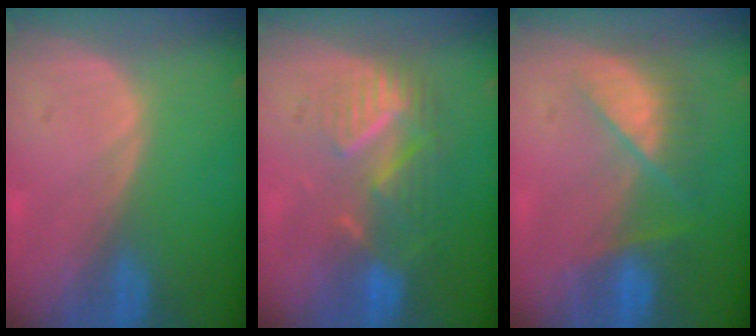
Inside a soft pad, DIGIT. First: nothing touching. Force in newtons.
{"total": 8.9, "press": 7.8, "slide": 4.4}
{"total": 7.3, "press": 6.8, "slide": 2.7}